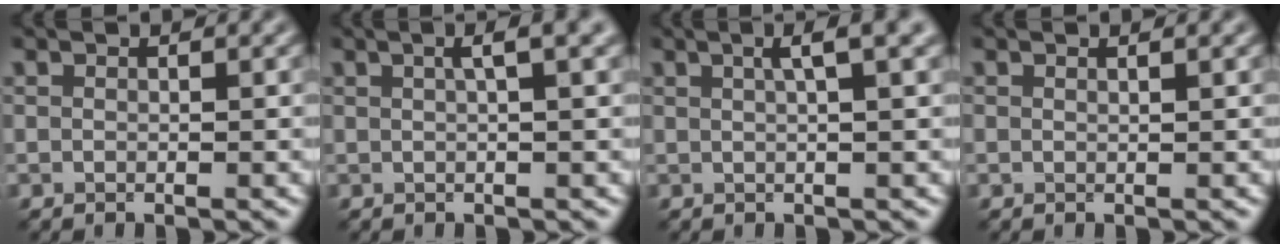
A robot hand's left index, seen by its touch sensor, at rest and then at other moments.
{"total": 3.1, "force": [1.1, 0.8, 2.8], "torque": [-0.031, 0.011, 0.010]}
{"total": 3.5, "force": [1.4, 0.8, 3.1], "torque": [-0.035, 0.010, 0.017]}
{"total": 0.6, "force": [0.4, 0.1, 0.4], "torque": [-0.005, 0.001, 0.004]}